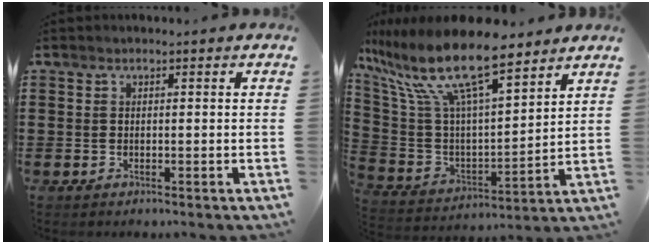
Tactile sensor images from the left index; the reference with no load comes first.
{"total": 14.4, "force": [10.5, 3.4, 9.3], "torque": [-0.226, -0.057, 0.182]}